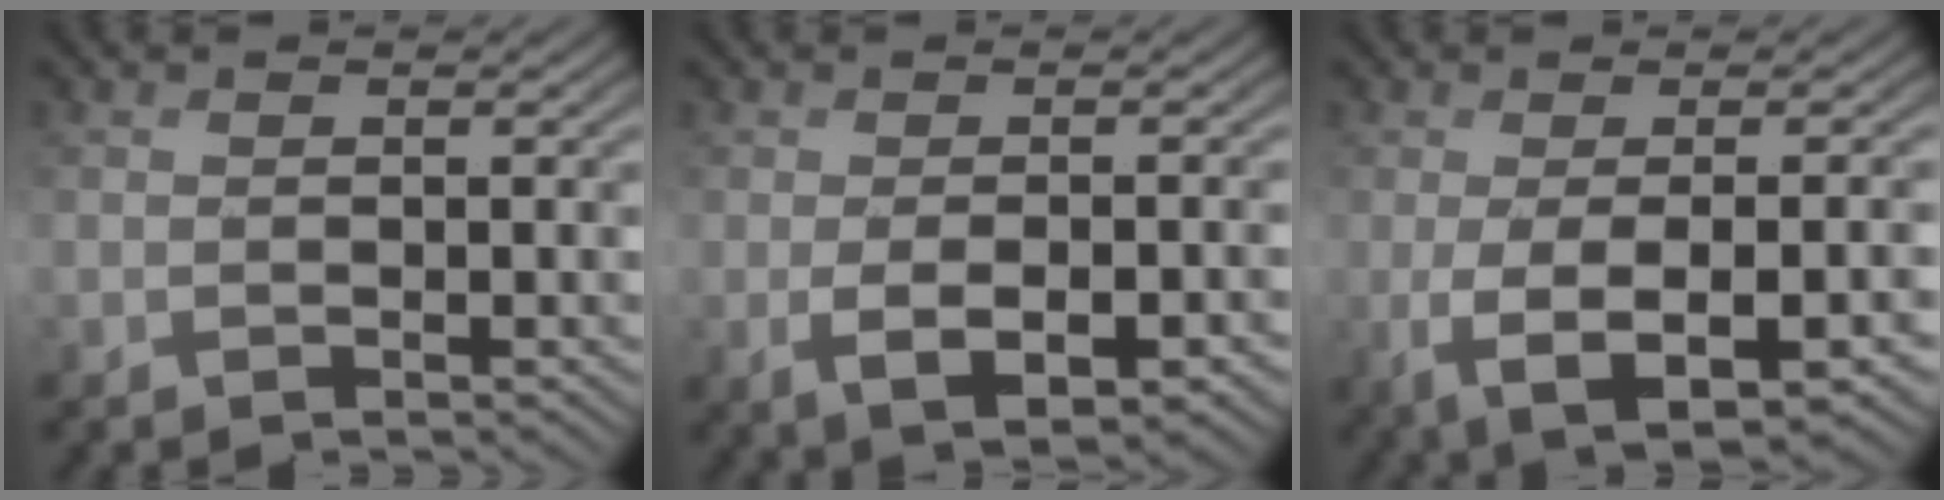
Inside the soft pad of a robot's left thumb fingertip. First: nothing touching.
{"total": 5.7, "force": [-2.0, 2.6, 4.7], "torque": [-0.087, -0.010, -0.026]}
{"total": 8.6, "force": [-2.7, 3.2, 7.5], "torque": [-0.138, -0.015, -0.032]}